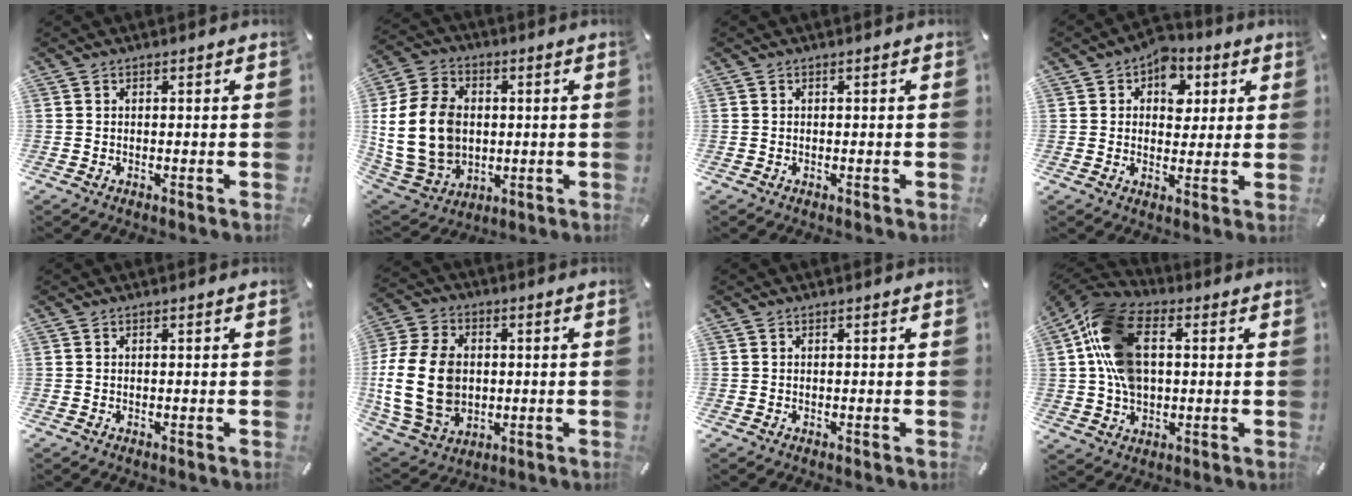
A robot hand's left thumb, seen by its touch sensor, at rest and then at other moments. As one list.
[{"total": 18.0, "force": [0.7, 14.3, 10.8], "torque": [-0.238, -0.005, 0.013]}, {"total": 0.0}, {"total": 7.9, "force": [2.6, 6.3, 4.0], "torque": [-0.040, -0.011, 0.037]}, {"total": 0.0}, {"total": 18.3, "force": [-0.1, 13.9, 11.9], "torque": [-0.257, -0.002, -0.005]}, {"total": 0.0}, {"total": 16.6, "force": [2.2, 11.6, 11.7], "torque": [-0.271, 0.012, 0.041]}]